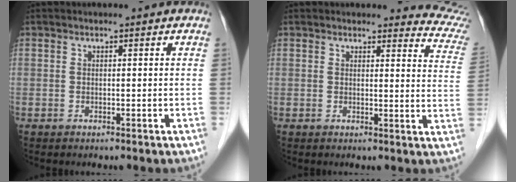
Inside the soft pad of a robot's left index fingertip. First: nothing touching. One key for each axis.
{"total": 10.2, "fx": 10.1, "fy": 0.9, "fz": 1.3, "tx": 0.017, "ty": -0.049, "tz": 0.074}